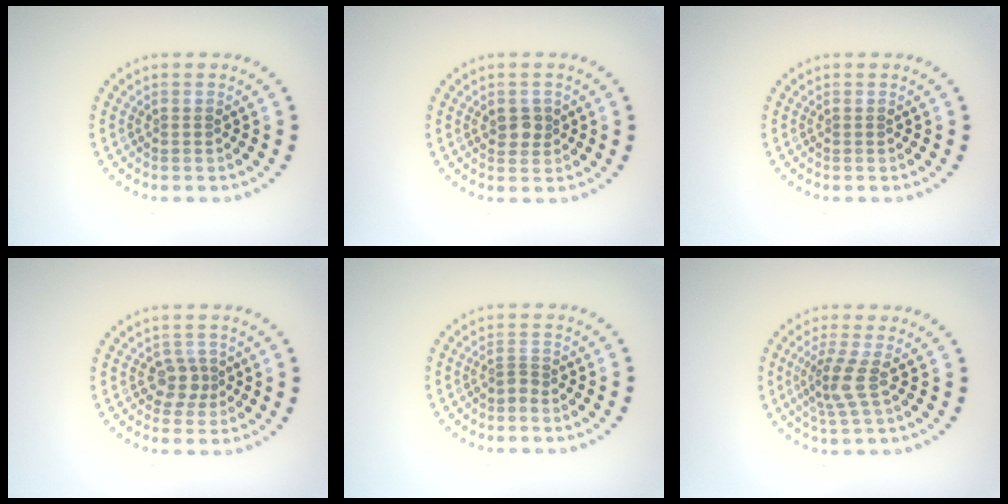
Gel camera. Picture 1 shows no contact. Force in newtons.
{"total": 1.8, "press": 1.8, "slide": 0.4}
{"total": 0.0}
{"total": 2.0, "press": 1.6, "slide": 1.1}
{"total": 0.9, "press": 0.5, "slide": 0.7}
{"total": 2.7, "press": 2.1, "slide": 1.7}